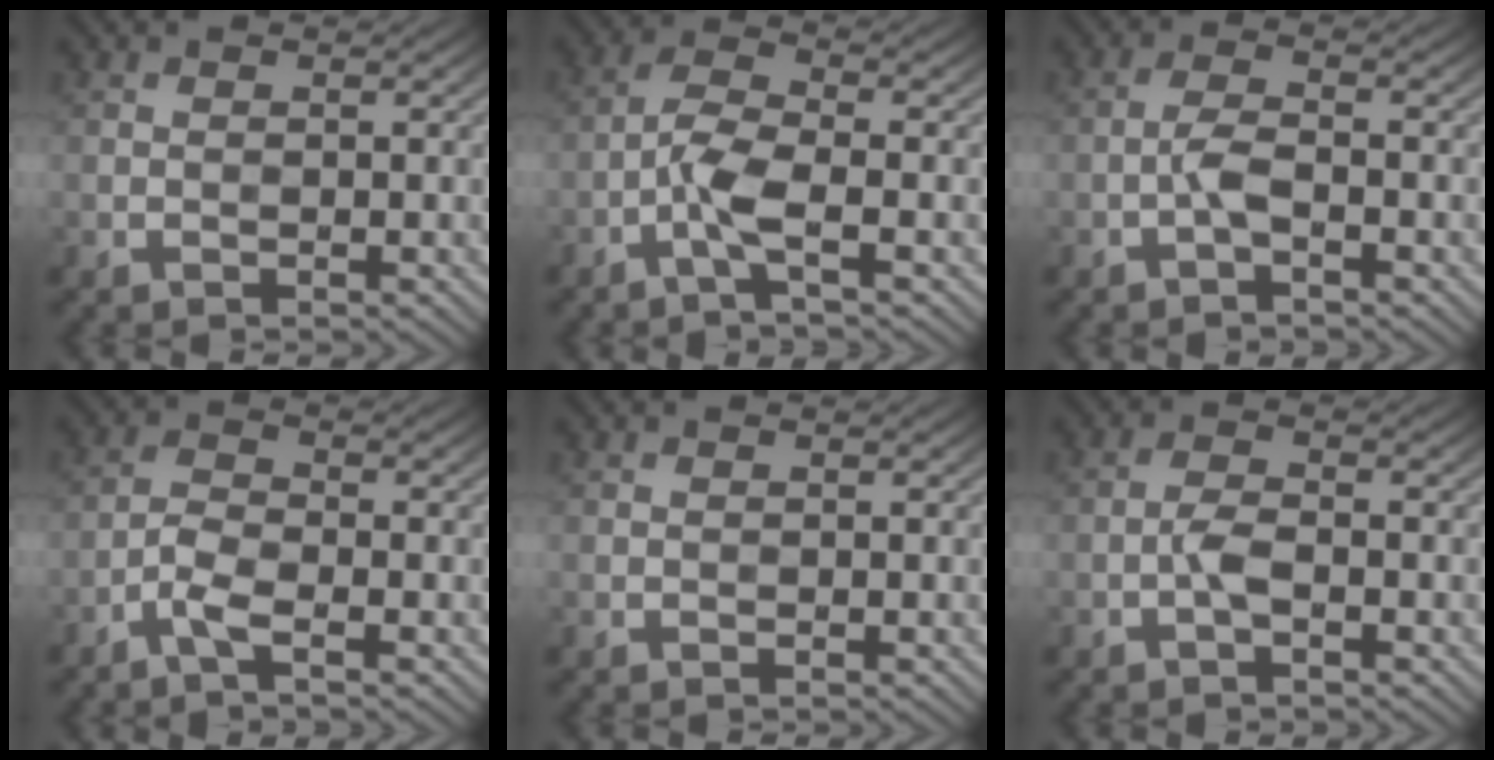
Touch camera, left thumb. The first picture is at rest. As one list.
[{"total": 4.3, "force": [-2.0, 0.9, 3.7], "torque": [-0.083, 0.007, -0.053]}, {"total": 2.4, "force": [-1.1, 0.7, 2.1], "torque": [-0.048, 0.006, -0.028]}, {"total": 3.0, "force": [-2.0, 0.7, 2.1], "torque": [-0.055, 0.001, -0.051]}, {"total": 0.0}, {"total": 2.2, "force": [-0.9, 0.7, 1.9], "torque": [-0.043, 0.004, -0.023]}]